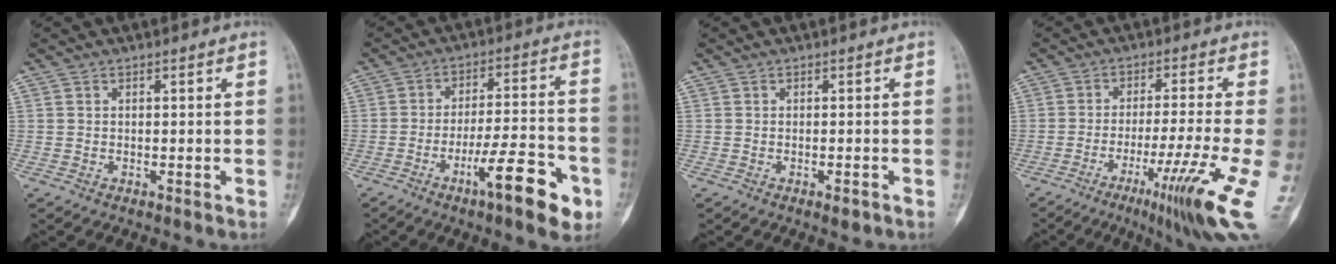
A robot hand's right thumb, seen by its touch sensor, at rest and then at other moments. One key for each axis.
{"total": 13.9, "fx": -6.7, "fy": 3.2, "fz": 11.7, "tx": -0.173, "ty": 0.038, "tz": -0.099}
{"total": 1.6, "fx": -0.9, "fy": 0.5, "fz": 1.2, "tx": -0.016, "ty": 0.003, "tz": -0.008}
{"total": 13.5, "fx": -5.1, "fy": -0.1, "fz": 12.5, "tx": -0.209, "ty": -0.012, "tz": -0.080}